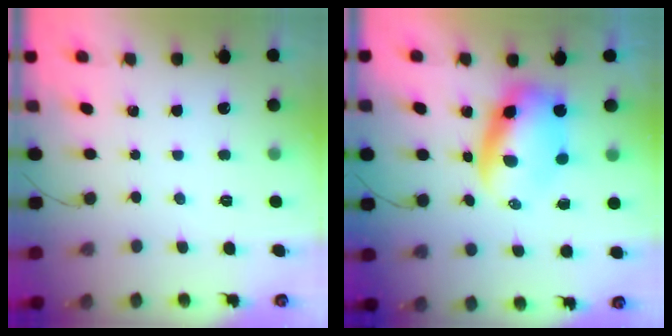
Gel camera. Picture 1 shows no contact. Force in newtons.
{"total": 9.1, "press": 8.8, "slide": 2.5}